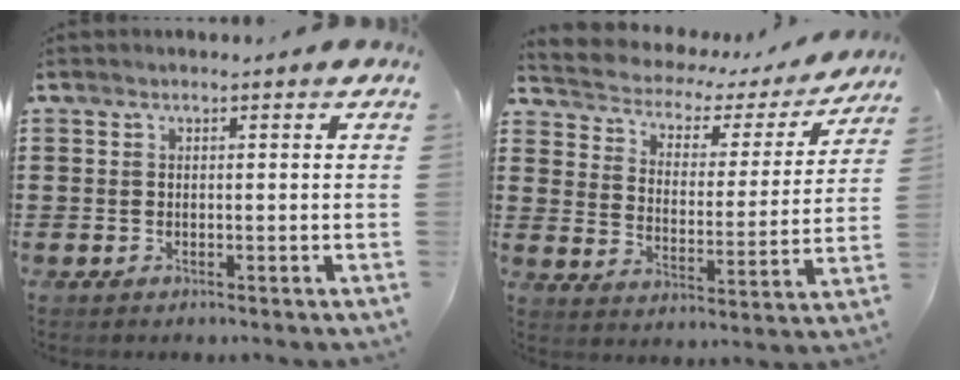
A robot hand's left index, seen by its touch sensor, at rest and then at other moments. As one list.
[{"total": 3.2, "force": [2.5, 1.9, 0.7], "torque": [-0.035, -0.019, 0.031]}]